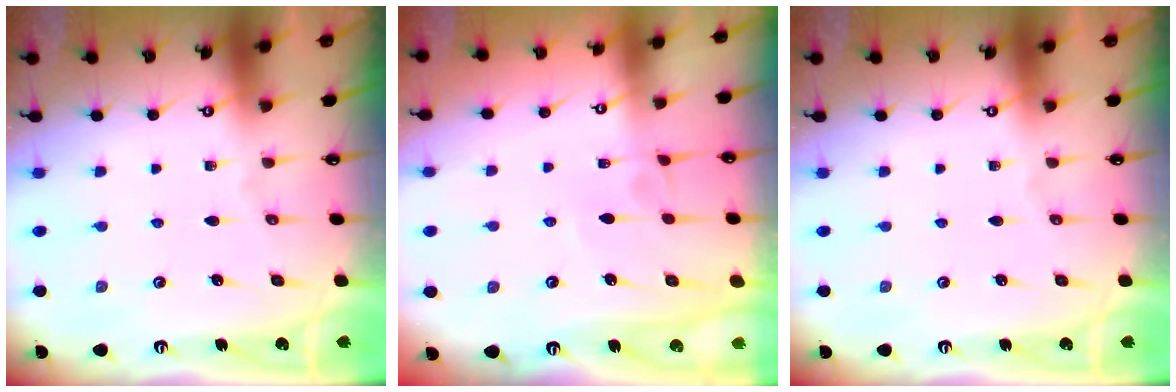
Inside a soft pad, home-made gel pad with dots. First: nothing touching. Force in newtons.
{"total": 2.7, "press": 2.7, "slide": 0.4}
{"total": 0.0}